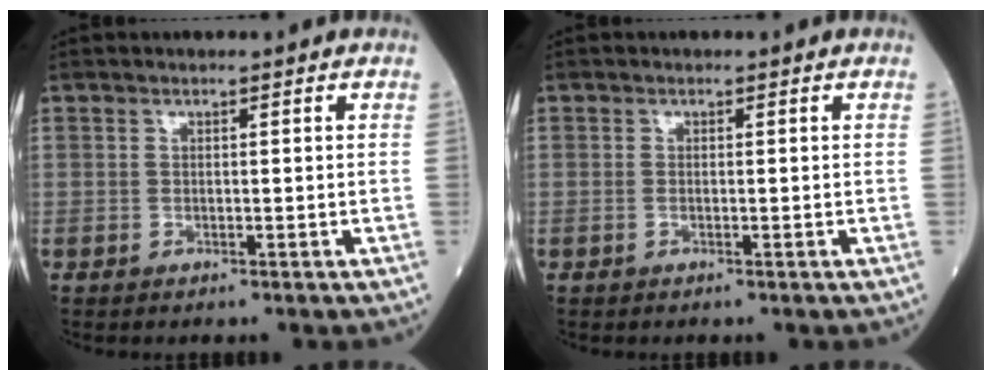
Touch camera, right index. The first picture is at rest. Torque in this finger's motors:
{"motor_torque": [-0.12, 0.17, -0.11, -0.01]}